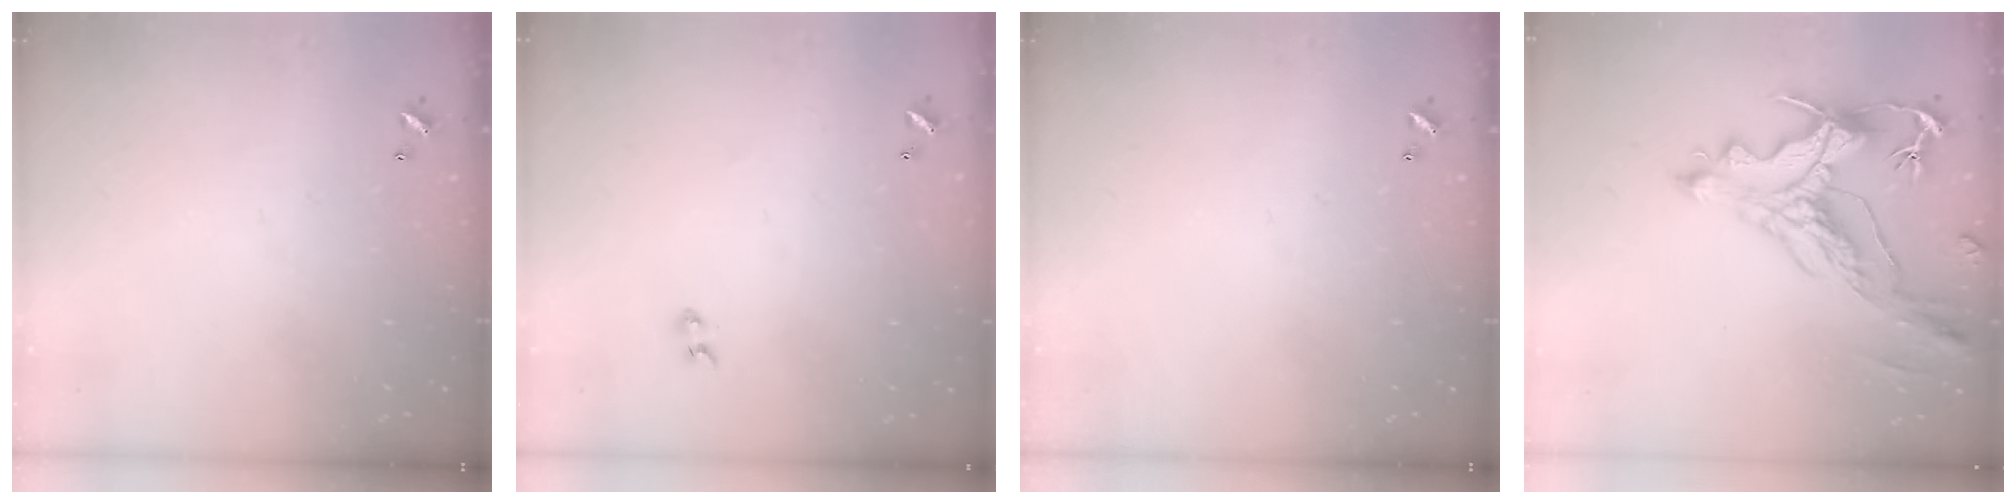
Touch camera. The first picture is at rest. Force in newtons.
{"total": 2.0, "press": 1.7, "slide": 1.0}
{"total": 0.0}
{"total": 2.9, "press": 2.6, "slide": 1.5}